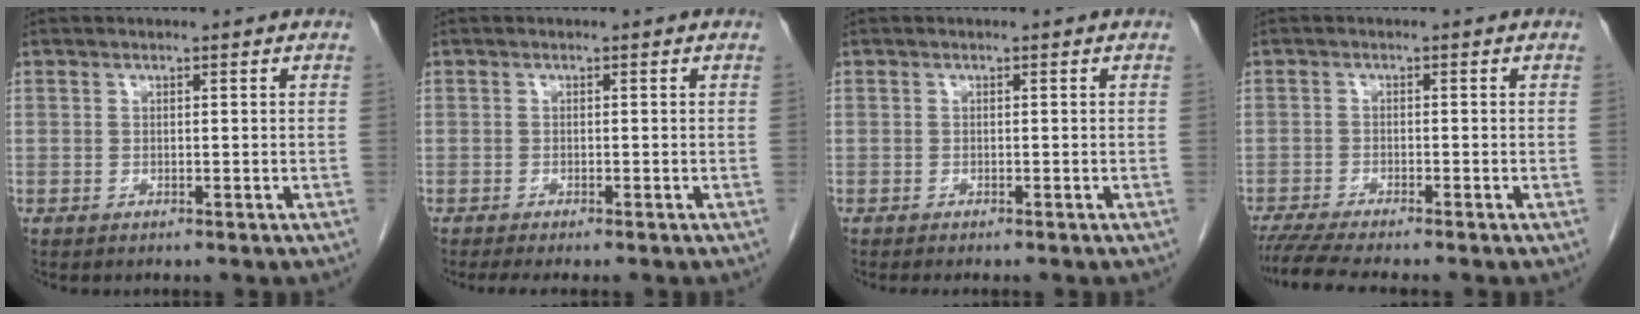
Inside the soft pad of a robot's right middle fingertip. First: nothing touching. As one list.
[{"total": 4.0, "force": [-3.3, 0.6, 2.2], "torque": [-0.028, -0.009, -0.045]}, {"total": 2.2, "force": [-1.9, 0.2, 1.0], "torque": [-0.014, -0.004, -0.023]}, {"total": 6.3, "force": [-5.5, -0.4, 3.1], "torque": [-0.046, -0.018, -0.091]}]